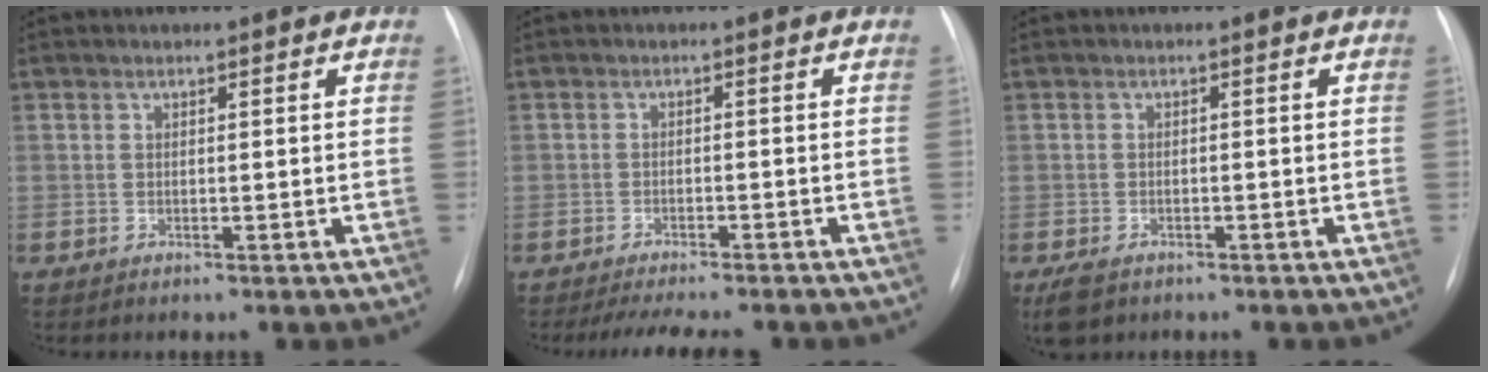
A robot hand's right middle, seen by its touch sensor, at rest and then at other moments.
{"total": 8.5, "force": [-7.4, 1.9, 3.7], "torque": [-0.049, -0.005, -0.104]}
{"total": 3.9, "force": [-2.7, 2.1, 1.8], "torque": [-0.042, -0.007, -0.040]}